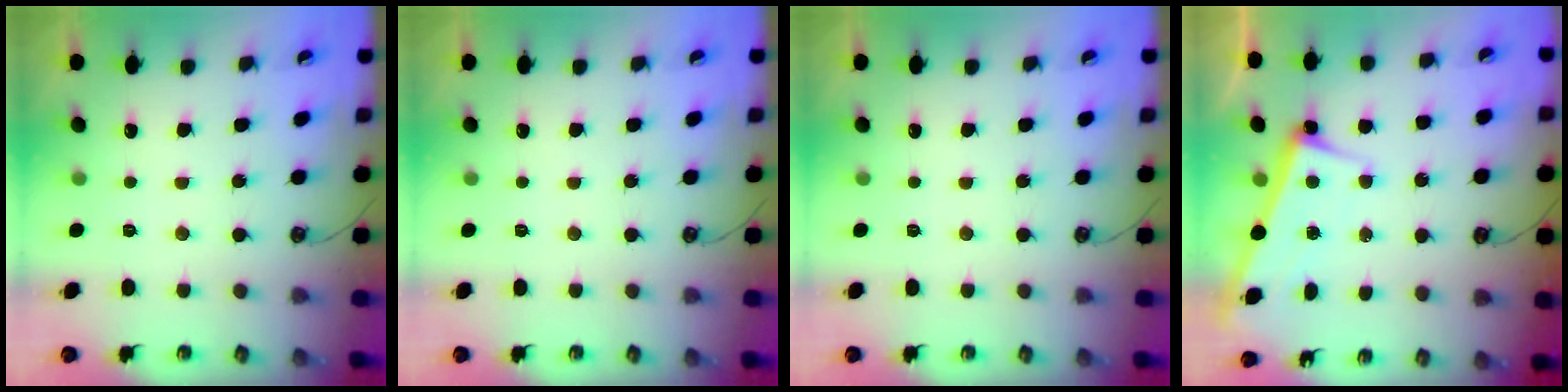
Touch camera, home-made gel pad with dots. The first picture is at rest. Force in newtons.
{"total": 0.0}
{"total": 0.0}
{"total": 2.5, "press": 2.4, "slide": 0.6}